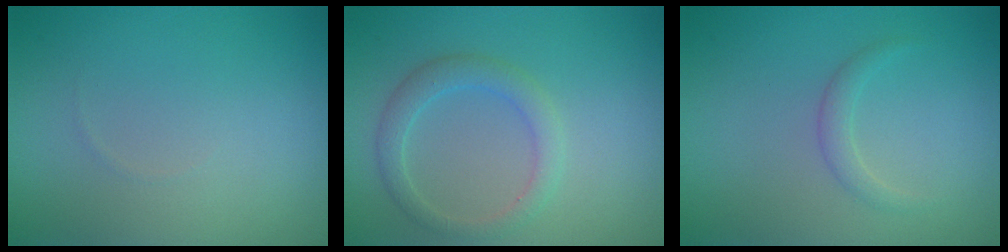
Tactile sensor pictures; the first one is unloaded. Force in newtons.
{"total": 2.2, "press": 2.2, "slide": 0.1}
{"total": 1.2, "press": 1.2, "slide": 0.1}